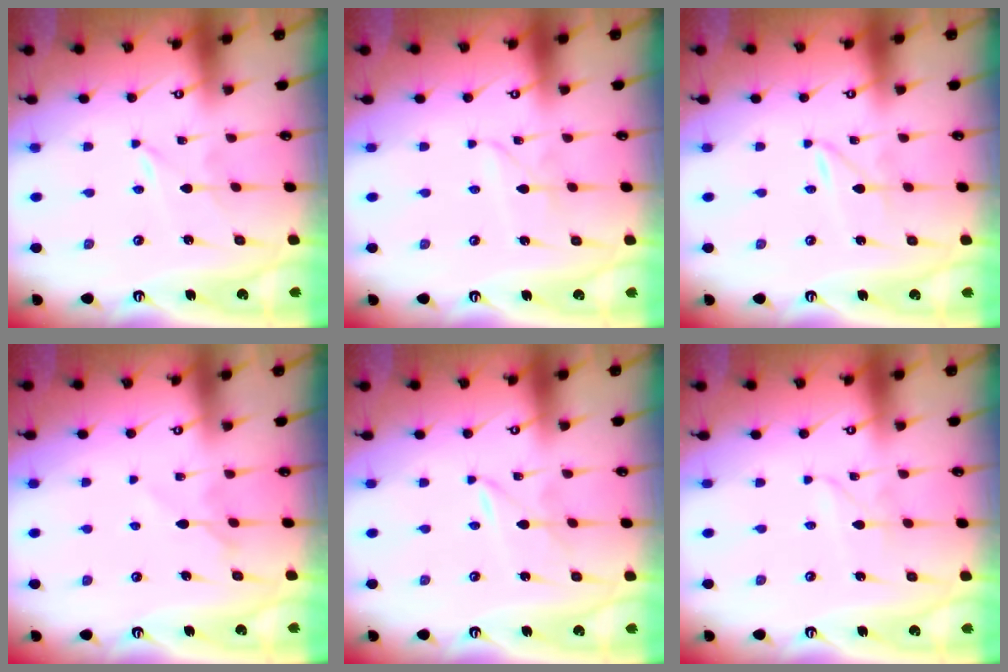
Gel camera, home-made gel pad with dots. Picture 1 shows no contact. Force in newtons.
{"total": 2.2, "press": 2.2, "slide": 0.2}
{"total": 1.2, "press": 1.1, "slide": 0.2}
{"total": 6.3, "press": 6.2, "slide": 0.8}
{"total": 1.2, "press": 1.2, "slide": 0.1}
{"total": 1.6, "press": 1.5, "slide": 0.2}